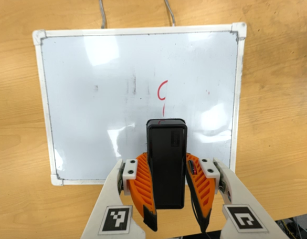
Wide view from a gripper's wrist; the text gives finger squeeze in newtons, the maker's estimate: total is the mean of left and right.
{"total": 8.2, "left": 7.1, "right": 9.3}